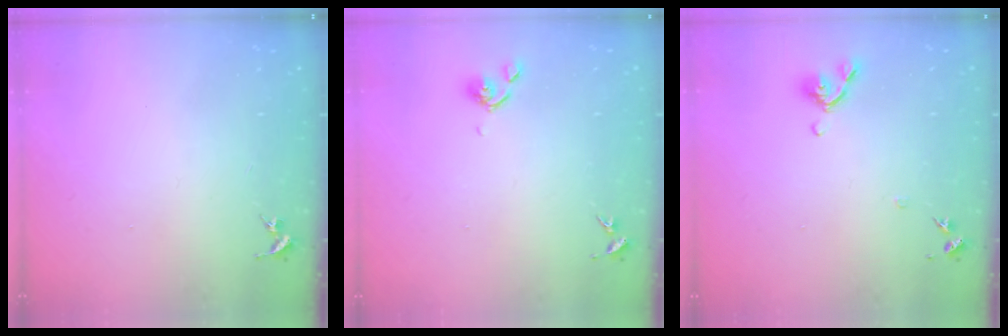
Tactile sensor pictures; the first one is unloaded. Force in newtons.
{"total": 6.0, "press": 5.9, "slide": 0.8}
{"total": 7.9, "press": 7.8, "slide": 1.5}